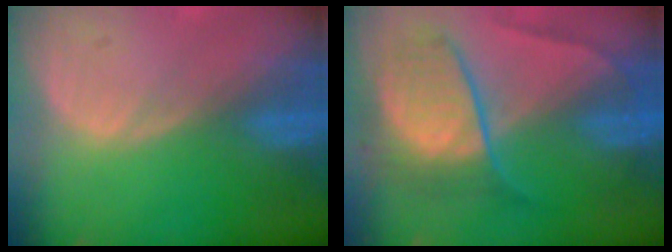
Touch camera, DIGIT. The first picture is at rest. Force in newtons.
{"total": 7.6, "press": 7.6, "slide": 0.3}